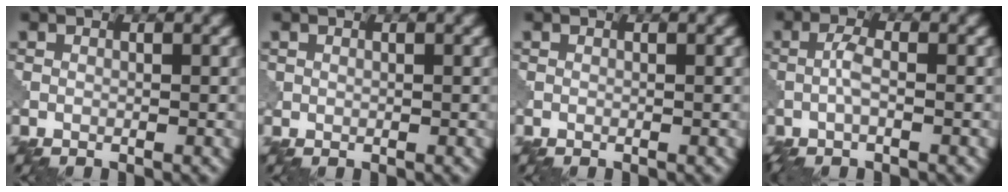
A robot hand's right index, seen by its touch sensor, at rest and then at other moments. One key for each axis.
{"total": 0.5, "fx": 0.3, "fy": 0.4, "fz": 0.2, "tx": -0.004, "ty": -0.001, "tz": 0.008}
{"total": 0.0}
{"total": 2.2, "fx": -0.7, "fy": 0.6, "fz": 2.0, "tx": -0.047, "ty": 0.004, "tz": -0.019}